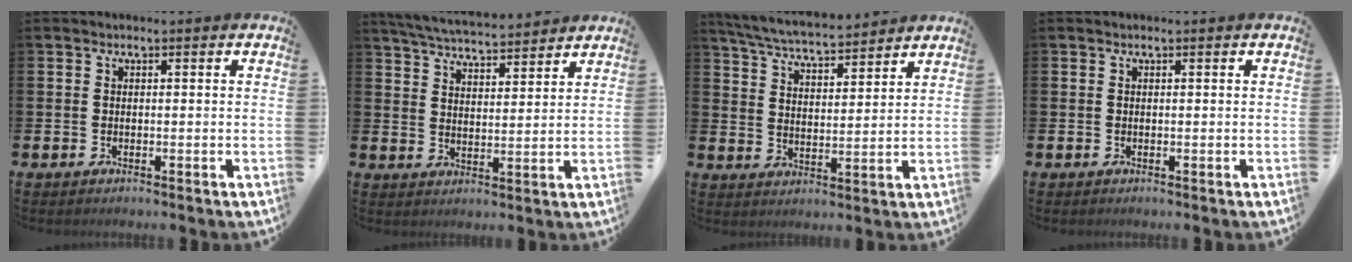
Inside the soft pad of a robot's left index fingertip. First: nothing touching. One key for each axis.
{"total": 5.6, "fx": 5.5, "fy": 0.5, "fz": 0.9, "tx": -0.039, "ty": -0.031, "tz": 0.099}
{"total": 6.2, "fx": 6.0, "fy": 0.6, "fz": 1.4, "tx": -0.051, "ty": -0.036, "tz": 0.106}
{"total": 0.0}